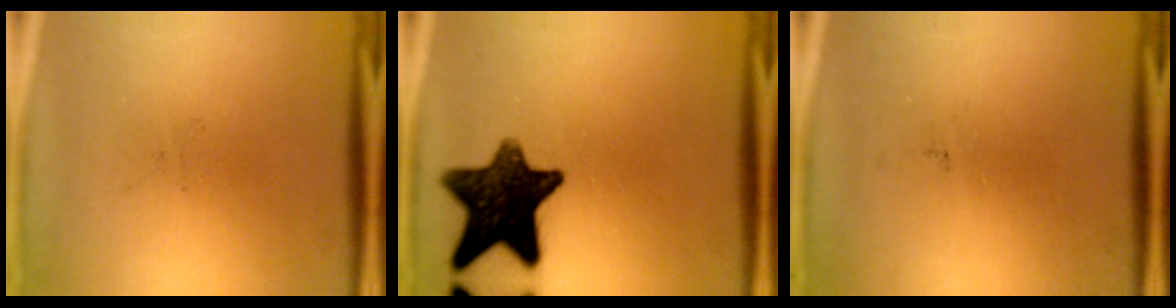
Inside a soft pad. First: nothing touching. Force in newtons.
{"total": 13.3}
{"total": 0.0}